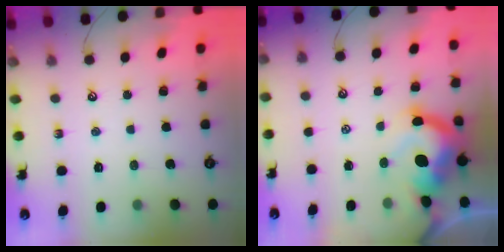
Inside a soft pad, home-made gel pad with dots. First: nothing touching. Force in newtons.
{"total": 10.8, "press": 10.6, "slide": 2.1}